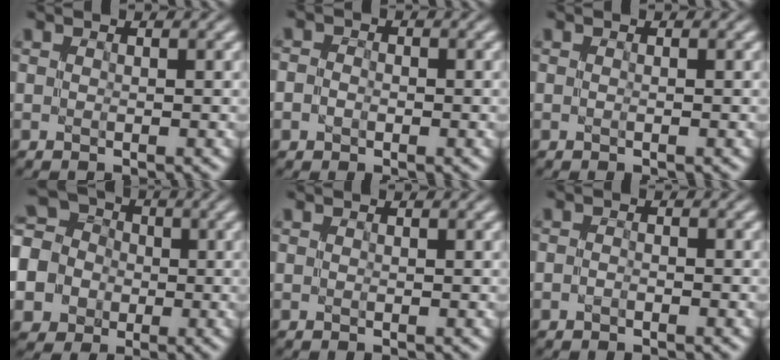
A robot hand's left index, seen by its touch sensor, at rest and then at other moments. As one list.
[{"total": 1.9, "force": [-0.3, 1.6, 1.0], "torque": [-0.006, 0.002, -0.015]}, {"total": 0.0}, {"total": 11.6, "force": [-3.6, 10.5, 3.5], "torque": [-0.116, -0.012, -0.082]}, {"total": 0.0}, {"total": 0.9, "force": [-0.5, 0.5, 0.5], "torque": [-0.010, -0.001, -0.013]}]